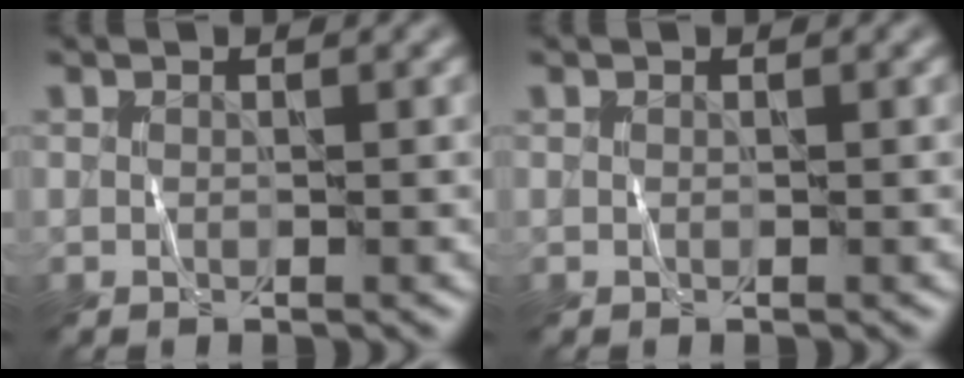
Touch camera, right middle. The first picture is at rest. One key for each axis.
{"total": 0.0}